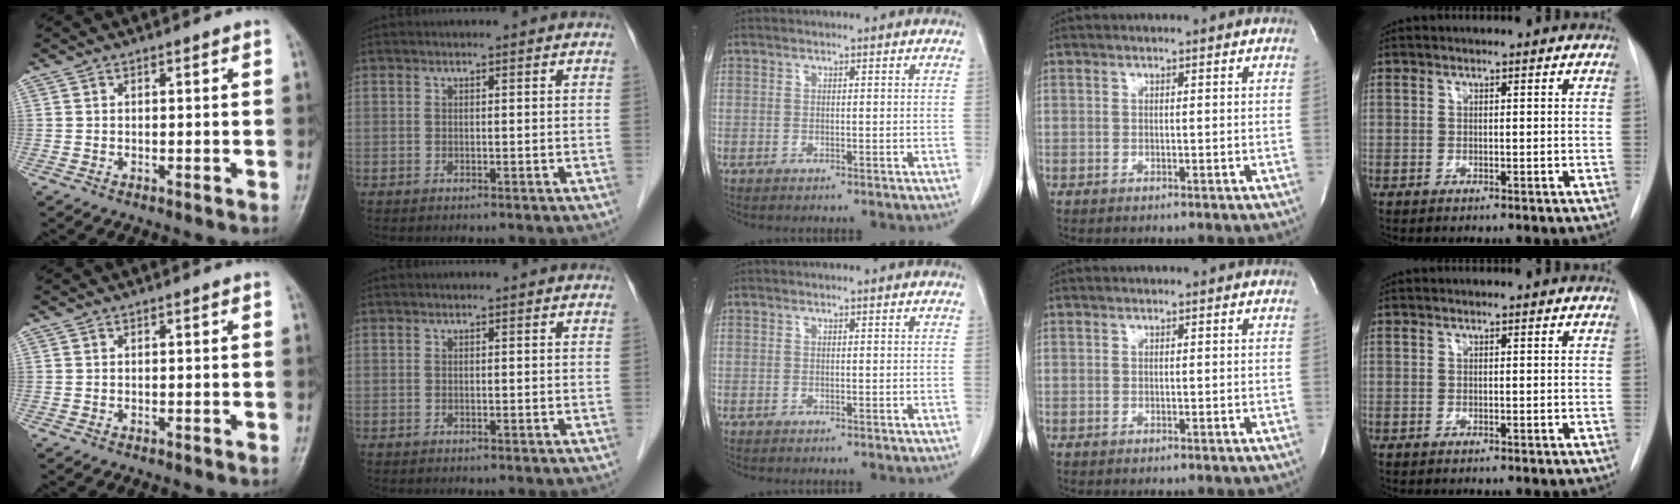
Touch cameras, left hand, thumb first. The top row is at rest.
{}